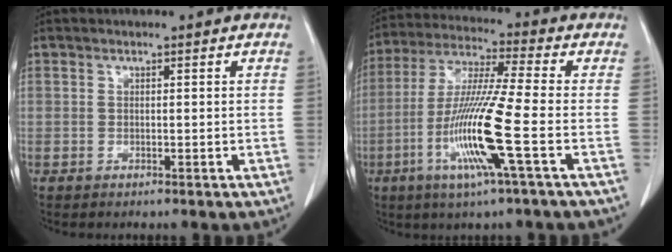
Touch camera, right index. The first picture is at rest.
{"total": 14.0, "force": [-4.4, -0.9, 13.3], "torque": [-0.273, -0.019, -0.091]}